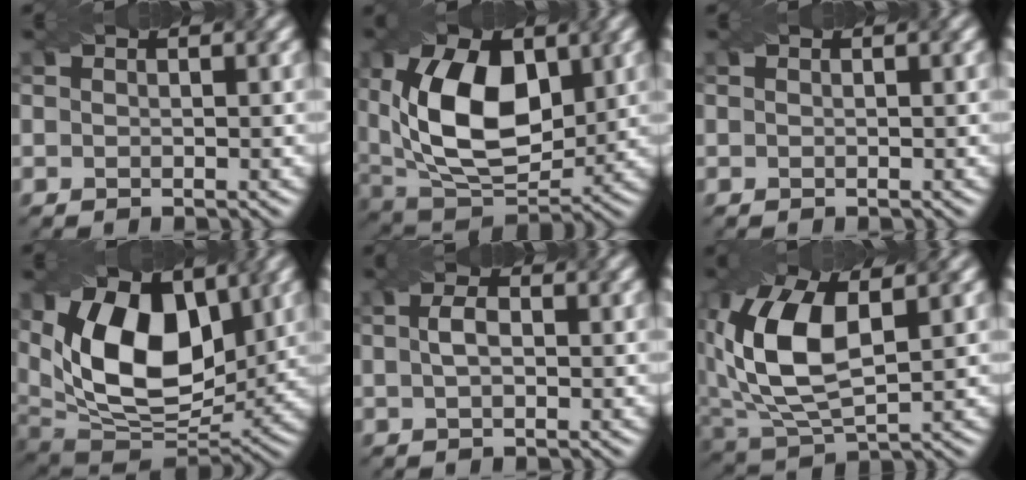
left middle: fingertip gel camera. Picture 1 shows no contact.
{"total": 11.5, "force": [2.1, 6.9, 8.9], "torque": [-0.174, 0.002, 0.035]}
{"total": 0.0}
{"total": 13.5, "force": [3.2, 8.2, 10.2], "torque": [-0.174, -0.003, 0.048]}
{"total": 1.8, "force": [0.1, 1.0, 1.6], "torque": [-0.033, 0.002, 0.001]}
{"total": 9.9, "force": [1.3, 5.5, 8.2], "torque": [-0.186, 0.001, 0.025]}